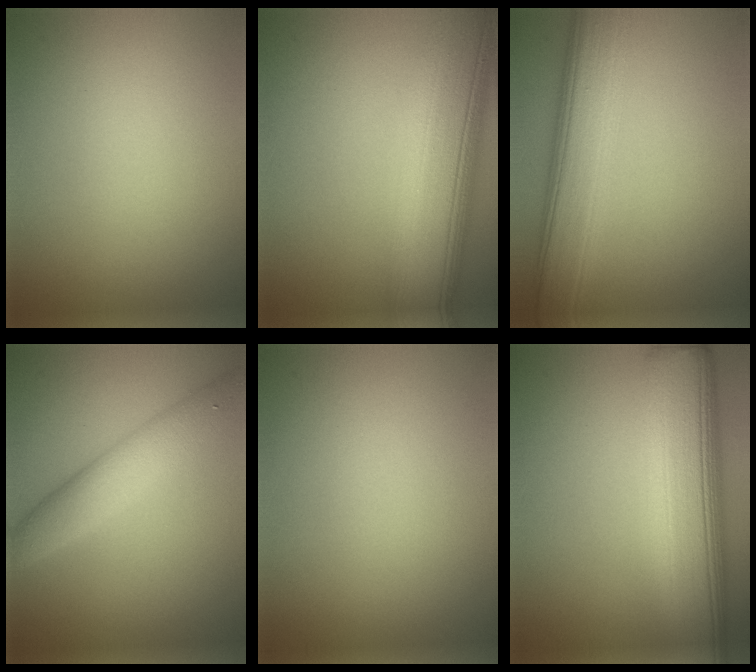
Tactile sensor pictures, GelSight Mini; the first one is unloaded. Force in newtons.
{"total": 12.4, "press": 12.4, "slide": 0.8}
{"total": 7.8, "press": 7.8, "slide": 0.1}
{"total": 4.3, "press": 4.3, "slide": 0.1}
{"total": 0.0}
{"total": 12.4, "press": 12.4, "slide": 0.8}